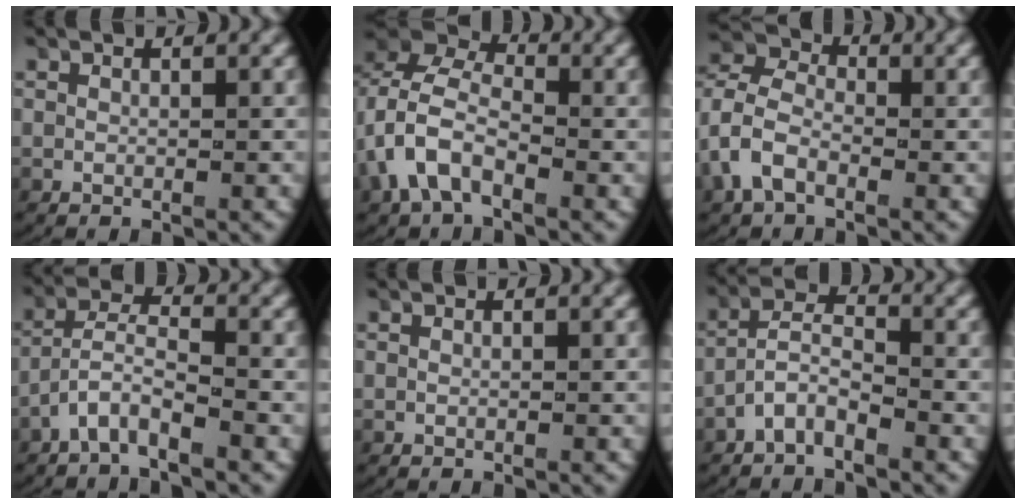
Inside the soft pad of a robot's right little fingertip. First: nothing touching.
{"total": 6.6, "force": [0.1, 5.3, 3.9], "torque": [-0.092, 0.002, -0.010]}
{"total": 6.0, "force": [0.2, 5.3, 2.8], "torque": [-0.077, 0.004, -0.010]}
{"total": 3.8, "force": [-2.4, 1.7, 2.4], "torque": [-0.058, -0.007, -0.045]}
{"total": 0.0}
{"total": 3.4, "force": [-2.3, 1.8, 1.8], "torque": [-0.042, -0.003, -0.046]}